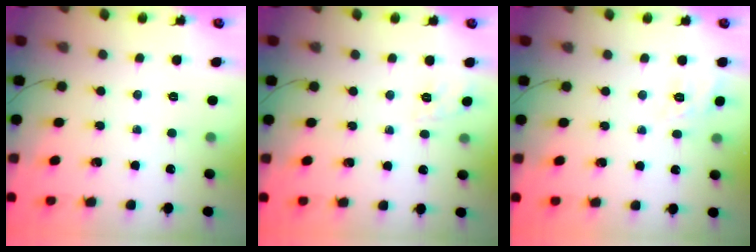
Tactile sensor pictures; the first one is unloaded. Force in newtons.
{"total": 1.8, "press": 0.5, "slide": 1.7}
{"total": 2.4, "press": 1.4, "slide": 2.0}